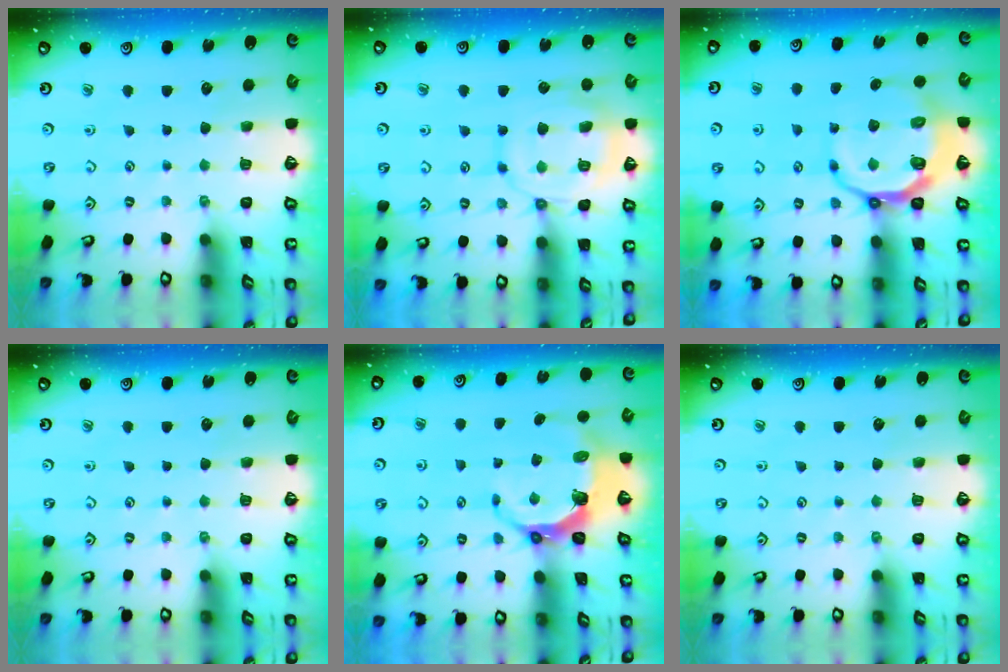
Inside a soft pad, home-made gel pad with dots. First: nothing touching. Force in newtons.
{"total": 12.3, "press": 12.3, "slide": 1.1}
{"total": 9.8, "press": 9.2, "slide": 3.5}
{"total": 0.0}
{"total": 8.0, "press": 6.6, "slide": 4.5}
{"total": 0.0}